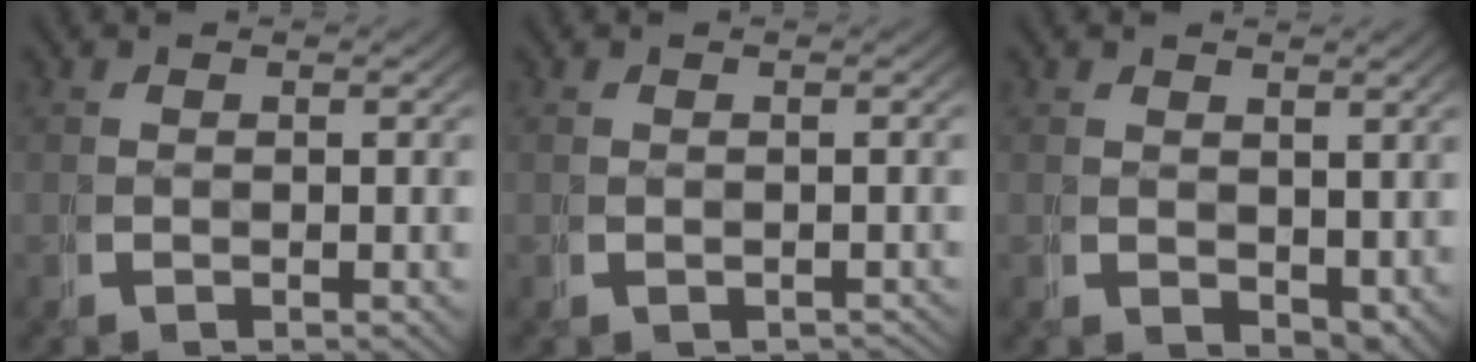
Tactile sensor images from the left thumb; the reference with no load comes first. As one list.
[{"total": 1.2, "force": [-1.1, 0.5, 0.2], "torque": [-0.004, -0.001, -0.010]}, {"total": 1.9, "force": [0.8, 1.3, 1.1], "torque": [-0.003, -0.009, 0.023]}]